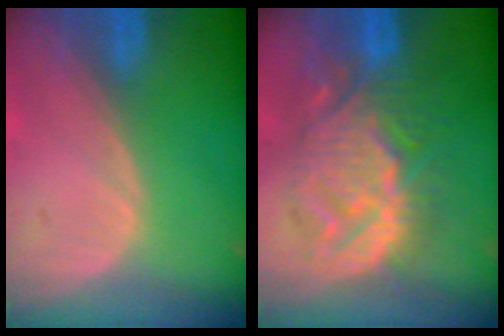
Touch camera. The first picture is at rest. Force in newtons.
{"total": 10.6, "press": 10.6, "slide": 0.7}